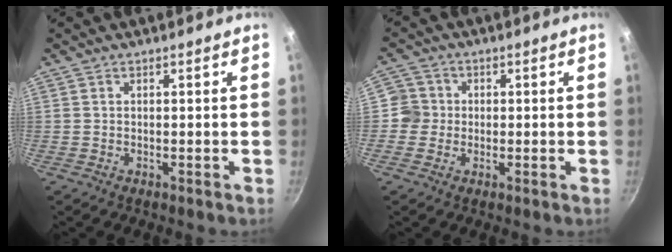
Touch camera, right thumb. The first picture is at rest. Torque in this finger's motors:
{"motor_torque": [0.44, 0.40, 0.35, 0.15, 0.00]}